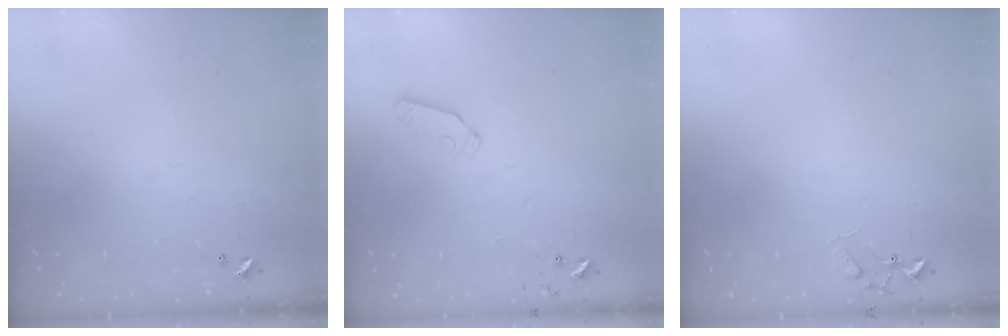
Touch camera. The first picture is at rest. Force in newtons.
{"total": 5.3, "press": 5.3, "slide": 0.1}
{"total": 6.2, "press": 6.2, "slide": 0.4}